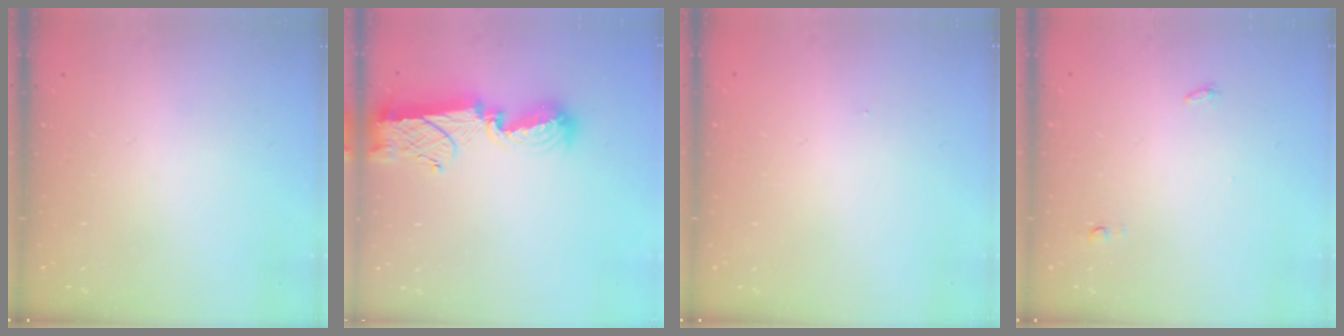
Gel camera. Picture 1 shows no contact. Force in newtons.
{"total": 12.3, "press": 12.3, "slide": 0.8}
{"total": 5.3, "press": 0.3, "slide": 5.2}
{"total": 7.3, "press": 3.8, "slide": 6.3}